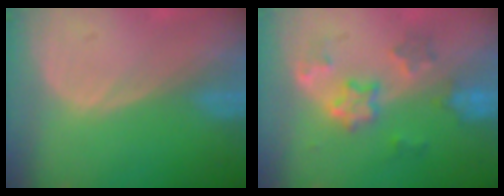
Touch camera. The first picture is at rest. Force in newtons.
{"total": 6.1, "press": 6.0, "slide": 1.1}